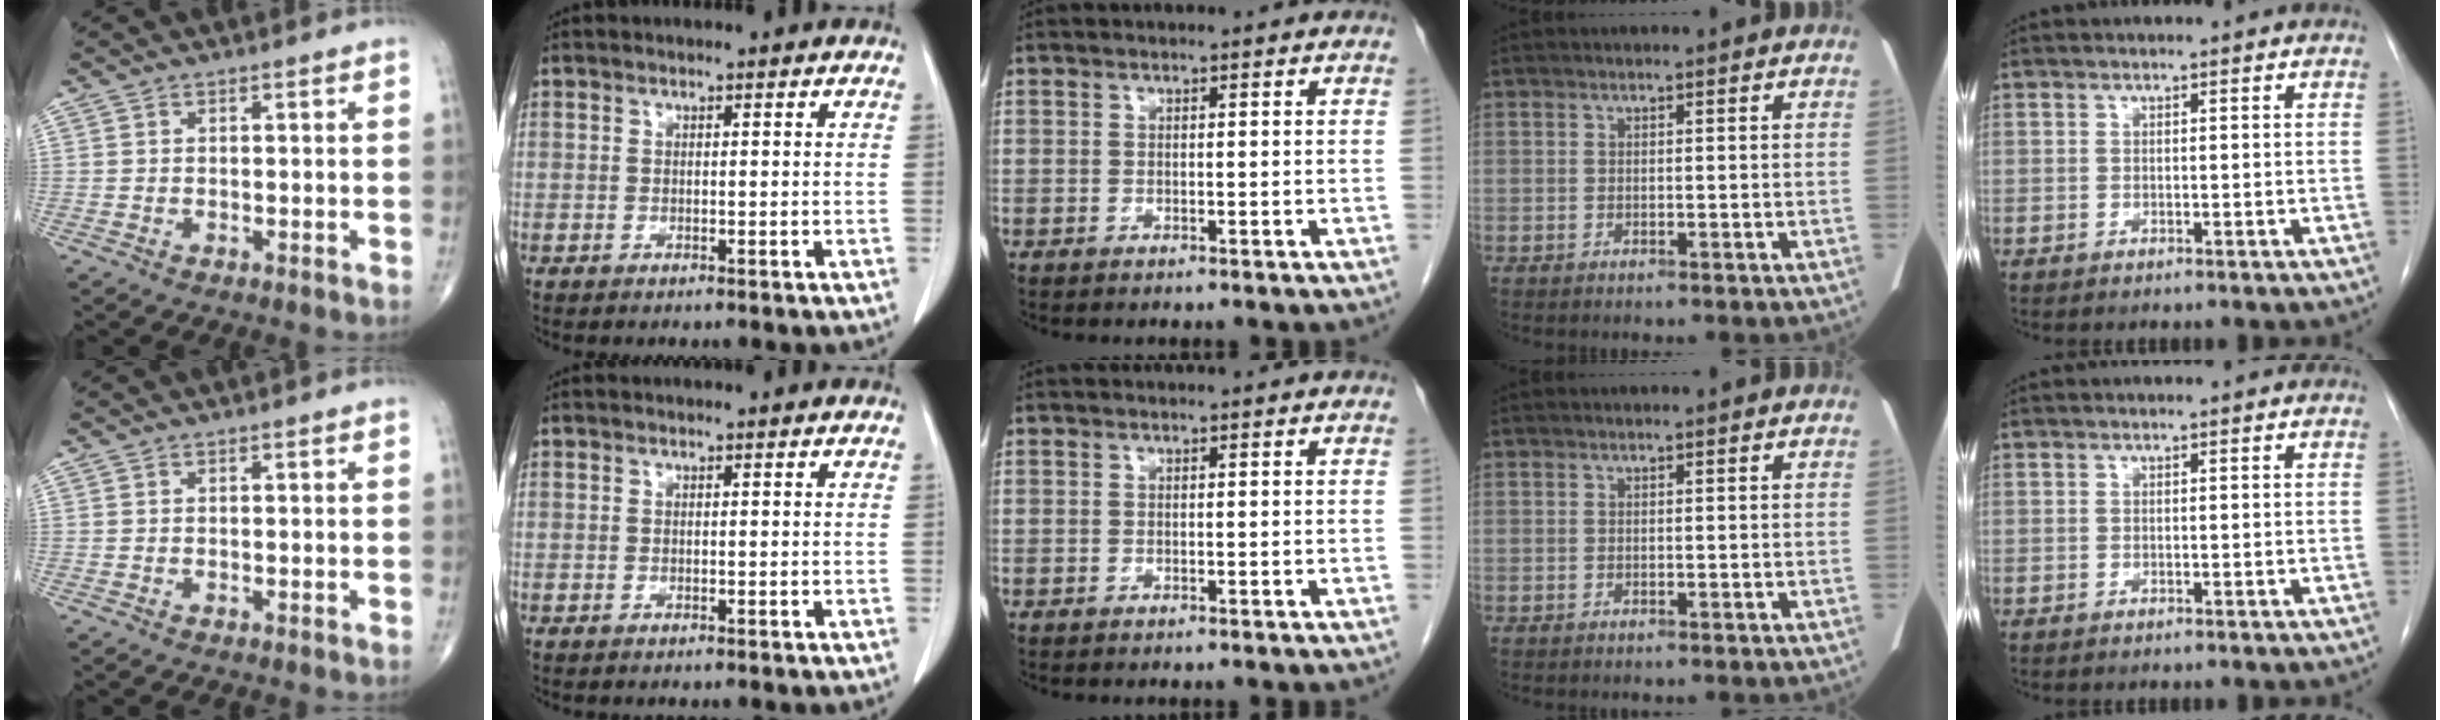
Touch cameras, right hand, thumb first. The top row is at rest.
{}